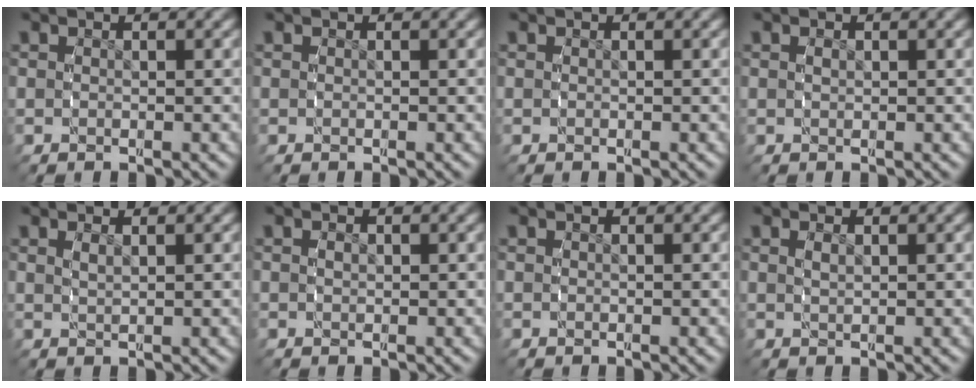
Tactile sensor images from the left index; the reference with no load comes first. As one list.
[{"total": 0.0}, {"total": 0.0}, {"total": 0.0}, {"total": 1.0, "force": [0.6, -0.6, 0.5], "torque": [-0.009, -0.006, 0.020]}, {"total": 0.0}, {"total": 0.0}, {"total": 0.8, "force": [0.4, -0.4, 0.5], "torque": [-0.009, -0.005, 0.014]}]